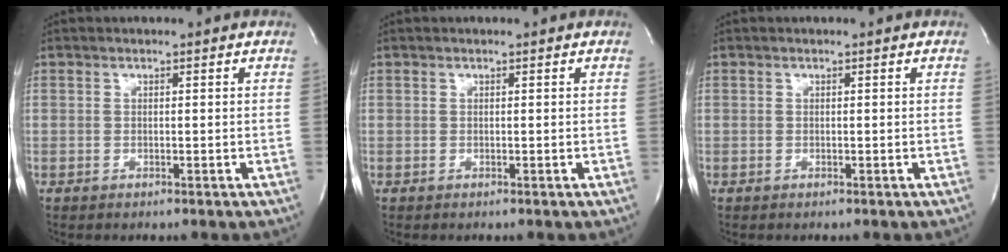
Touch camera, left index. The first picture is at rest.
{"total": 0.0}
{"total": 0.0}